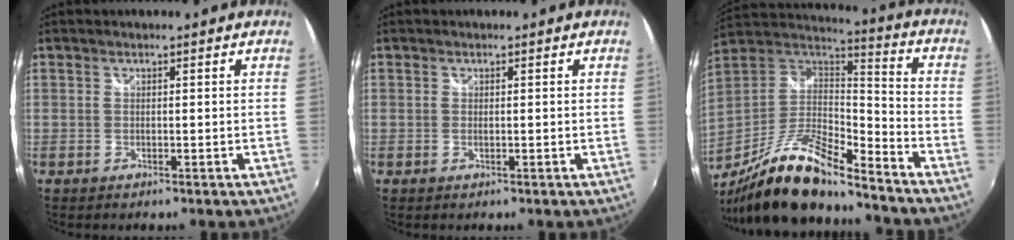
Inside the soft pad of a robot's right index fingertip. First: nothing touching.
{"total": 0.6, "force": [0.0, 0.1, 0.5], "torque": [-0.012, 0.000, -0.002]}
{"total": 19.9, "force": [-14.6, 4.5, 12.8], "torque": [-0.244, -0.030, -0.265]}